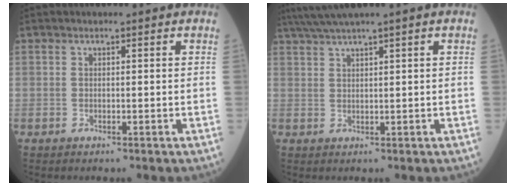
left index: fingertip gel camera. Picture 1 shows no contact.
{"total": 4.5, "force": [3.5, -1.1, 2.6], "torque": [-0.060, 0.016, 0.073]}